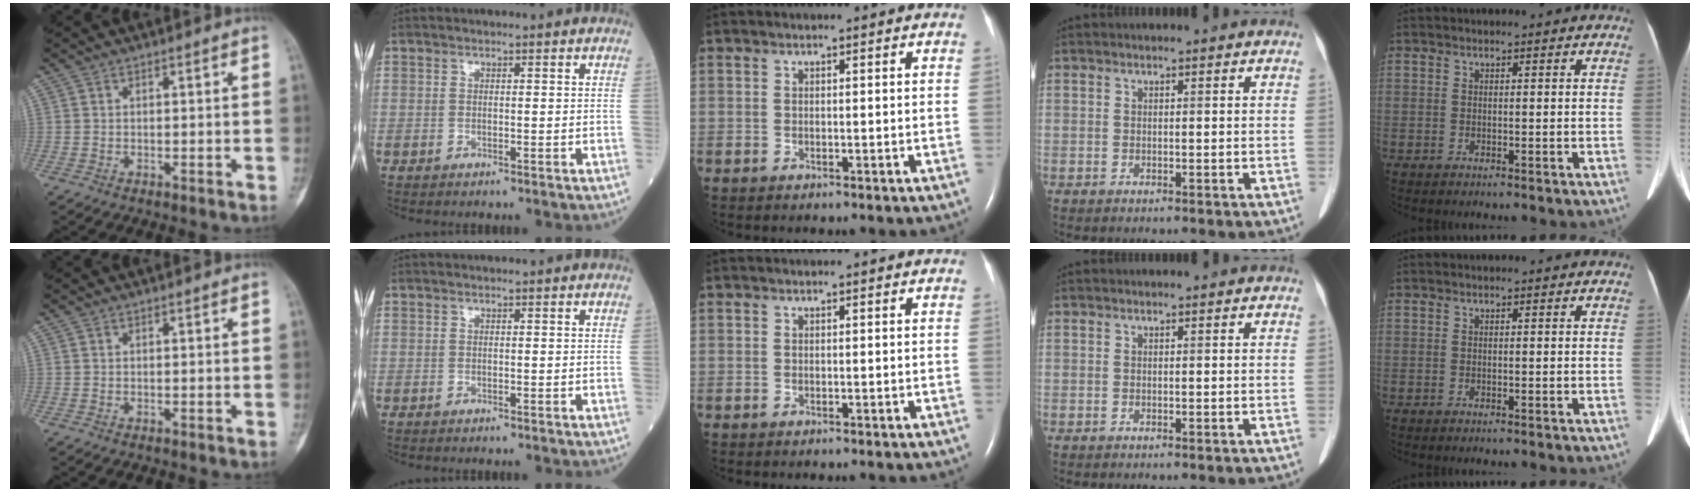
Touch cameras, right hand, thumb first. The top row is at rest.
{}